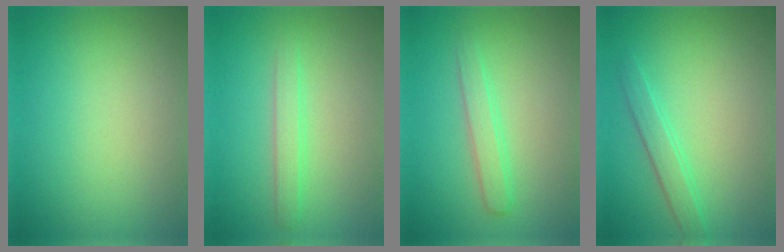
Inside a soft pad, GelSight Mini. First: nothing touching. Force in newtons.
{"total": 1.8, "press": 1.8, "slide": 0.0}
{"total": 2.0, "press": 2.0, "slide": 0.0}
{"total": 1.9, "press": 1.9, "slide": 0.1}